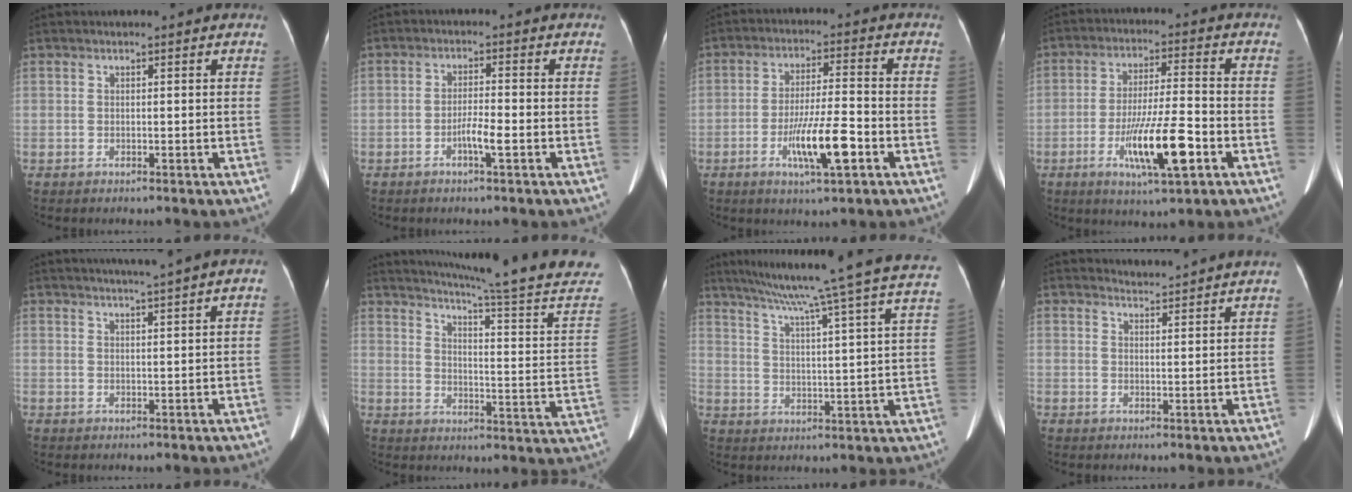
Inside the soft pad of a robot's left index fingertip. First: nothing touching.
{"total": 3.4, "force": [-1.6, 0.1, 3.0], "torque": [-0.056, -0.002, -0.030]}
{"total": 9.3, "force": [-3.8, 0.8, 8.5], "torque": [-0.156, -0.008, -0.064]}
{"total": 11.6, "force": [-4.6, 1.1, 10.6], "torque": [-0.192, -0.013, -0.077]}
{"total": 4.9, "force": [3.8, -0.8, 3.1], "torque": [-0.046, 0.013, 0.054]}
{"total": 22.6, "force": [20.0, -2.4, 10.4], "torque": [-0.164, -0.090, 0.247]}
{"total": 26.3, "force": [21.5, -1.1, 15.1], "torque": [-0.244, -0.032, 0.276]}
{"total": 3.5, "force": [3.4, -1.0, -0.3], "torque": [-0.006, -0.007, 0.046]}